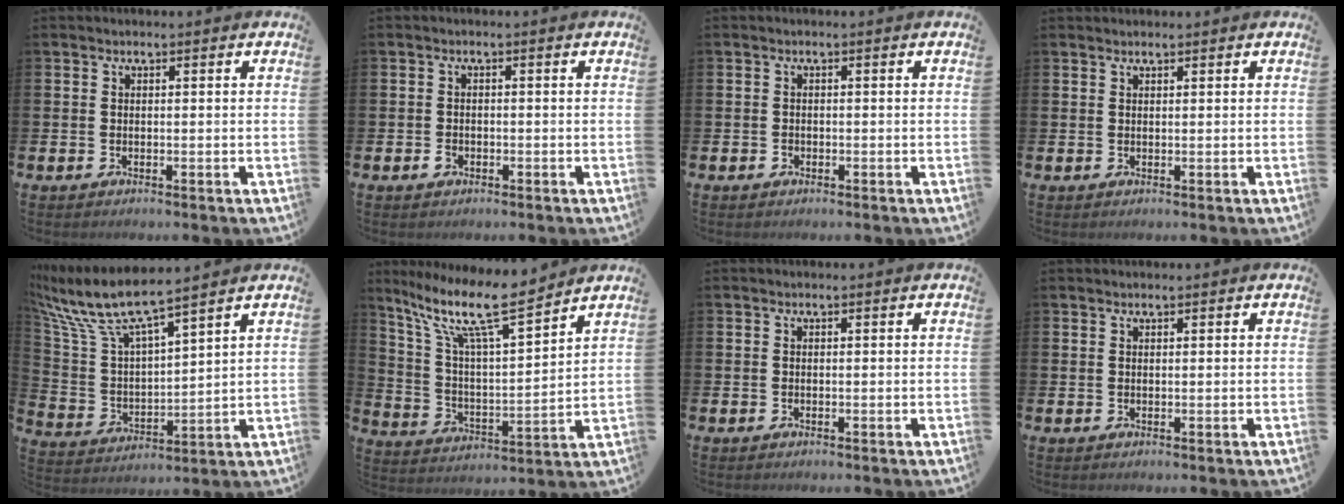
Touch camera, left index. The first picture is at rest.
{"total": 1.2, "force": [-0.6, 0.9, 0.5], "torque": [-0.006, 0.001, -0.014]}
{"total": 0.6, "force": [-0.4, 0.5, 0.1], "torque": [-0.007, 0.006, -0.008]}
{"total": 1.0, "force": [1.0, 0.1, 0.0], "torque": [0.011, -0.003, 0.015]}
{"total": 8.6, "force": [7.6, 1.3, 3.7], "torque": [-0.111, -0.049, 0.129]}
{"total": 11.9, "force": [9.4, 2.3, 6.9], "torque": [-0.154, -0.052, 0.158]}
{"total": 0.0}
{"total": 0.8, "force": [0.8, 0.0, 0.1], "torque": [0.003, -0.001, 0.013]}